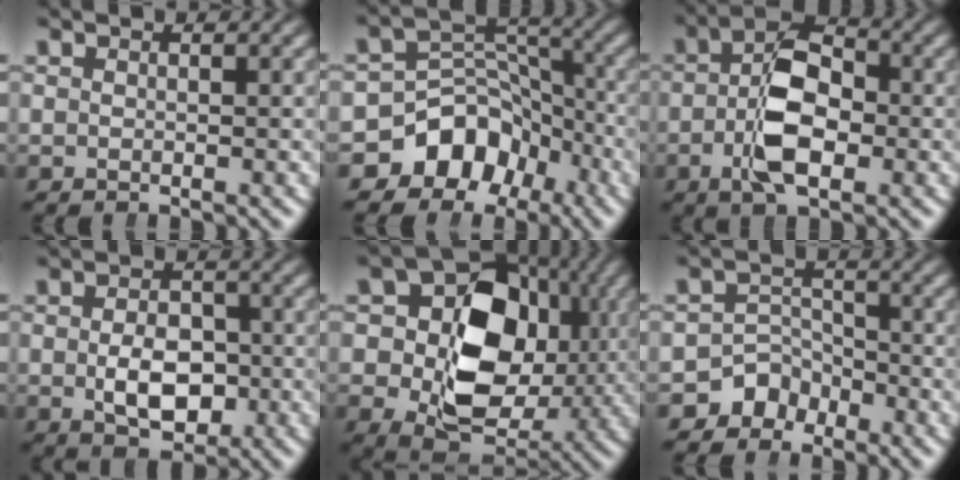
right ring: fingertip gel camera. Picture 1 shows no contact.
{"total": 11.5, "force": [-4.5, 9.7, 4.4], "torque": [-0.081, -0.030, -0.076]}
{"total": 6.2, "force": [-0.5, 3.1, 5.4], "torque": [-0.075, 0.003, -0.016]}
{"total": 5.4, "force": [-1.0, 3.4, 4.0], "torque": [-0.050, -0.017, -0.009]}
{"total": 17.2, "force": [0.7, 12.5, 11.8], "torque": [-0.194, -0.037, 0.020]}
{"total": 5.2, "force": [-3.1, 4.1, 1.0], "torque": [-0.016, -0.010, -0.058]}